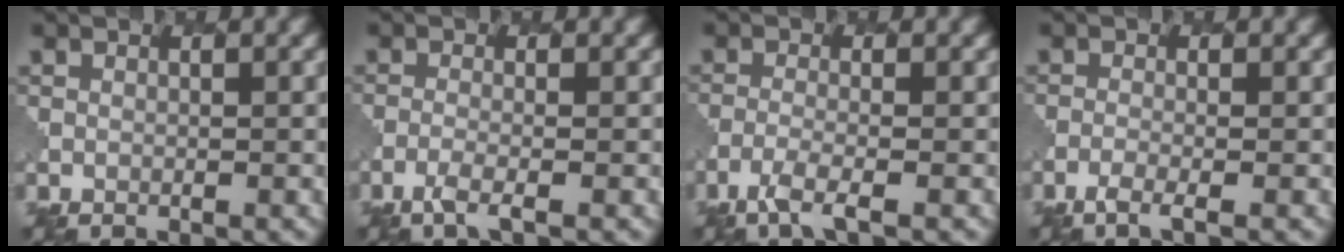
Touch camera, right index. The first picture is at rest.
{"total": 2.1, "force": [-1.3, 0.5, 1.6], "torque": [-0.029, -0.004, -0.036]}
{"total": 2.8, "force": [-1.8, 0.5, 2.1], "torque": [-0.042, -0.004, -0.049]}
{"total": 2.1, "force": [-1.3, 0.5, 1.6], "torque": [-0.028, -0.004, -0.036]}